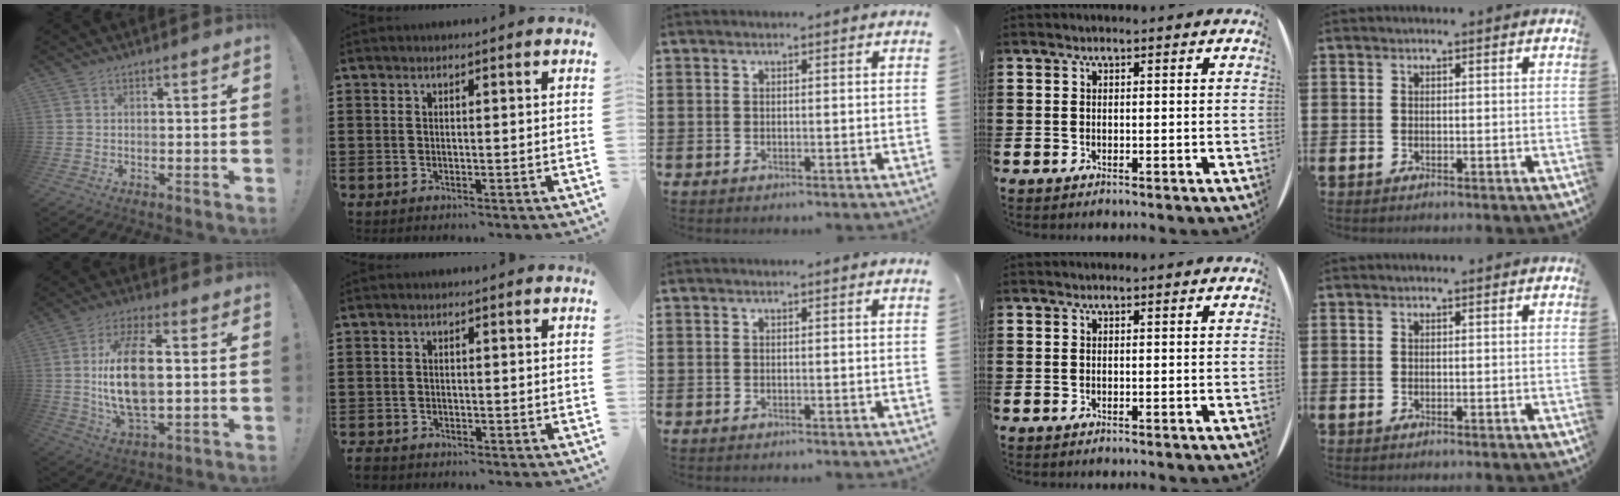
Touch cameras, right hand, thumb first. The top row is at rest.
{"thumb": {"total": 16.4, "force": [1.3, 8.0, 14.3], "torque": [-0.270, -0.004, 0.017]}, "index": {"total": 1.4, "force": [-1.3, 0.4, 0.0], "torque": [-0.003, 0.003, -0.030]}}